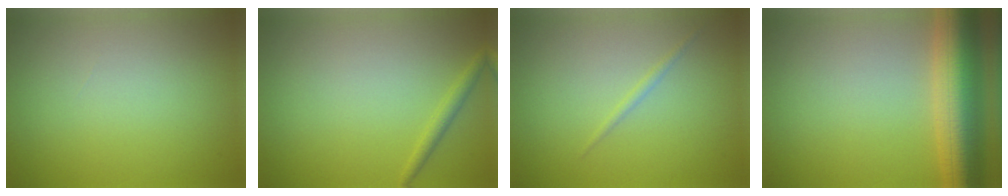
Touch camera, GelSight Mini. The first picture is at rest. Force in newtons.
{"total": 1.2, "press": 1.2, "slide": 0.1}
{"total": 0.7, "press": 0.7, "slide": 0.0}
{"total": 8.8, "press": 8.8, "slide": 0.4}